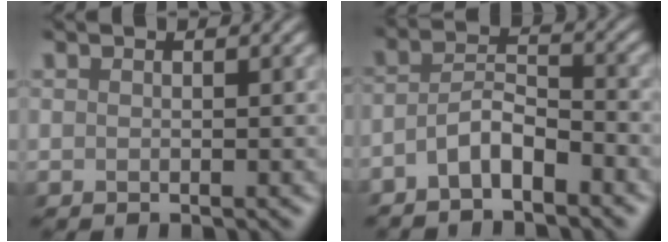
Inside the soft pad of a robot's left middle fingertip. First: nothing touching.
{"total": 3.5, "force": [-2.5, 0.7, 2.3], "torque": [-0.048, 0.014, -0.047]}